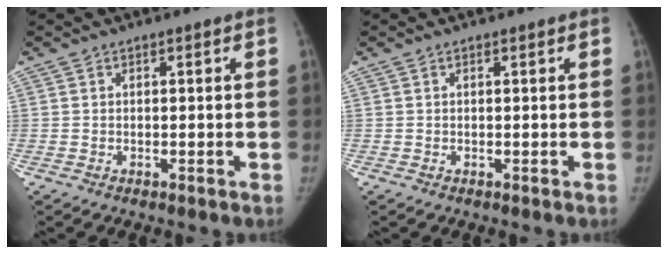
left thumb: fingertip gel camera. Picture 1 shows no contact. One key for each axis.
{"total": 0.0}